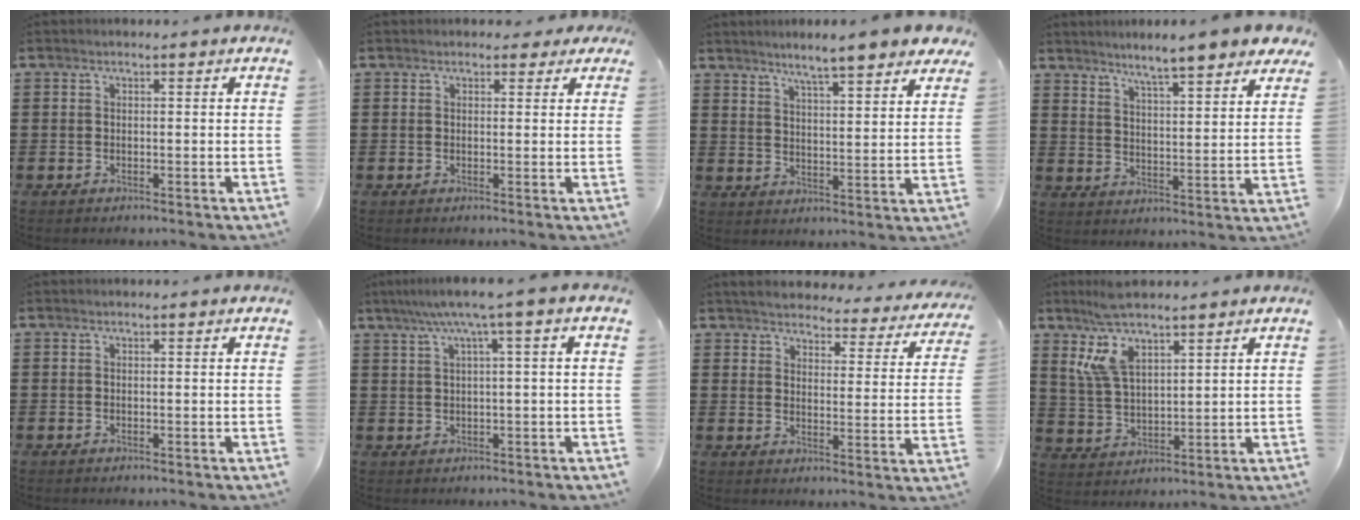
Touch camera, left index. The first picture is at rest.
{"total": 1.2, "force": [0.5, 0.9, 0.6], "torque": [-0.007, 0.004, 0.006]}
{"total": 5.6, "force": [5.1, -0.2, 2.4], "torque": [-0.061, -0.027, 0.084]}
{"total": 5.4, "force": [5.0, -0.6, 1.9], "torque": [-0.054, -0.033, 0.081]}
{"total": 0.0}
{"total": 4.6, "force": [1.6, -0.4, 4.3], "torque": [-0.086, -0.001, 0.022]}
{"total": 3.7, "force": [3.7, 0.1, 0.4], "torque": [-0.031, -0.029, 0.059]}
{"total": 7.9, "force": [5.1, 2.7, 5.4], "torque": [-0.132, -0.008, 0.089]}